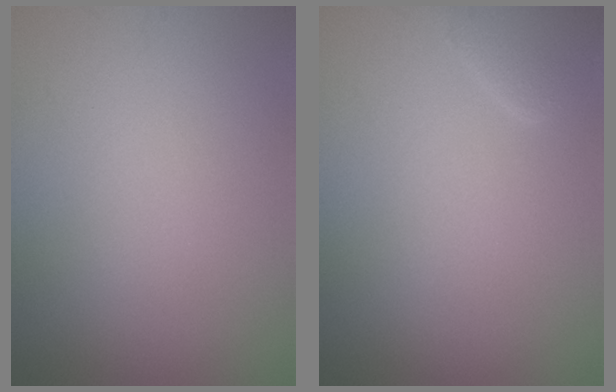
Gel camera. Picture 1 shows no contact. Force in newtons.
{"total": 1.7, "press": 1.7, "slide": 0.1}